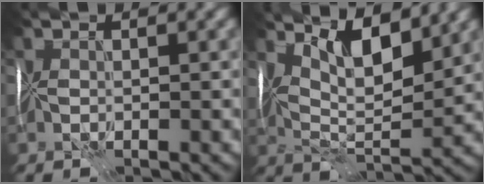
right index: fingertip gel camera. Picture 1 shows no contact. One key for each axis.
{"total": 7.3, "fx": 3.6, "fy": 2.7, "fz": 5.7, "tx": -0.105, "ty": -0.004, "tz": 0.064}